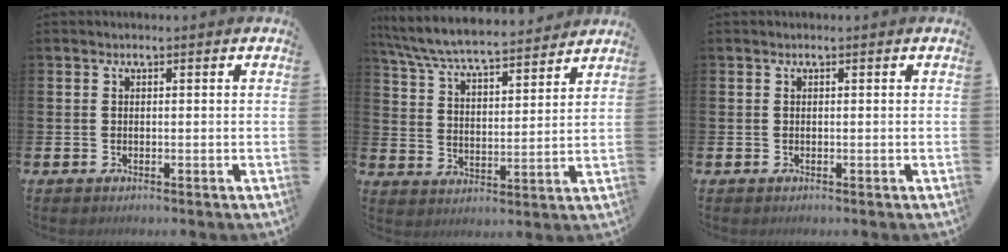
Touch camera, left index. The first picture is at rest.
{"total": 7.4, "force": [7.0, 0.8, 2.2], "torque": [-0.074, -0.047, 0.121]}
{"total": 0.0}